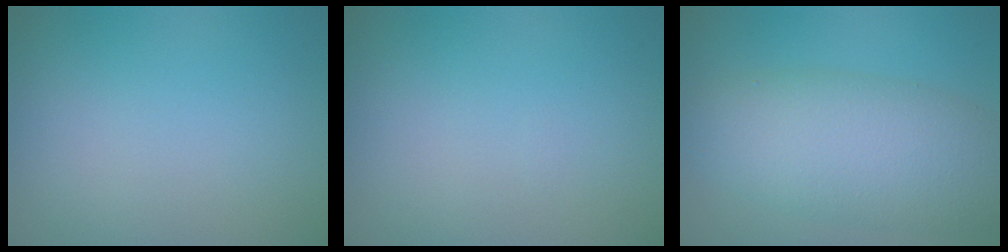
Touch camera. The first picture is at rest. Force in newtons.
{"total": 0.0}
{"total": 7.5, "press": 7.5, "slide": 0.4}